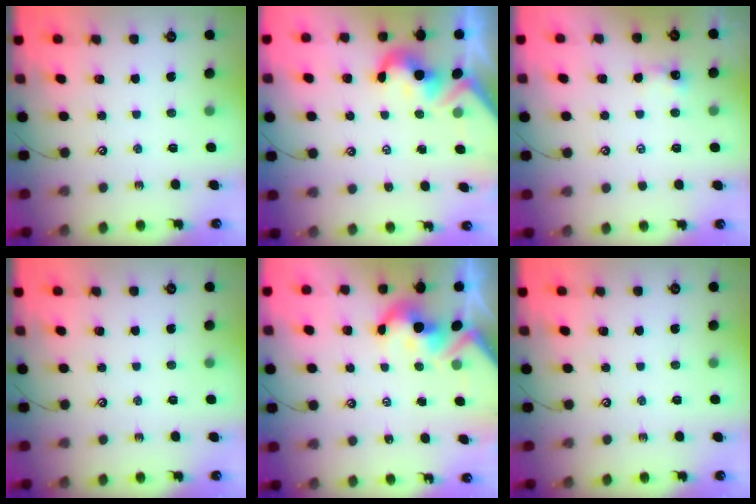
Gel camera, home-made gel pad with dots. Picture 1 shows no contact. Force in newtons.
{"total": 4.2, "press": 4.1, "slide": 0.7}
{"total": 0.0}
{"total": 0.0}
{"total": 5.7, "press": 5.6, "slide": 0.7}
{"total": 0.0}